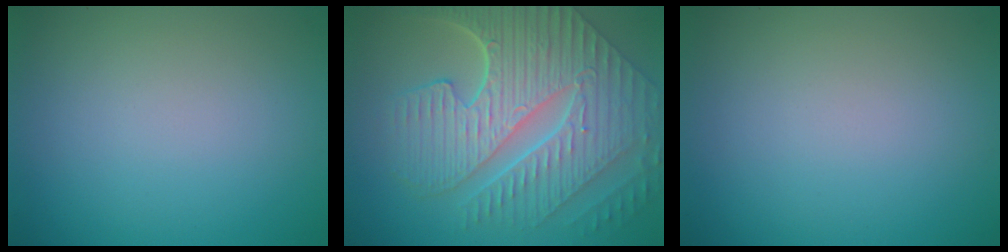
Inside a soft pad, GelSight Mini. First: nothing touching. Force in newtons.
{"total": 10.3, "press": 7.1, "slide": 7.5}
{"total": 0.0}